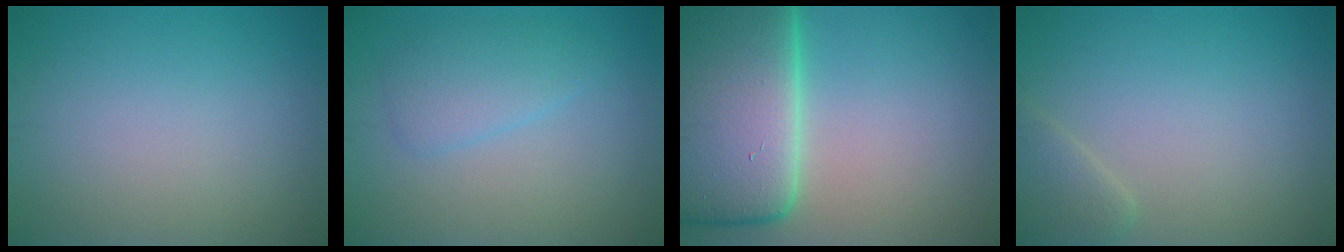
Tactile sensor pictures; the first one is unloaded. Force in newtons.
{"total": 2.6, "press": 2.6, "slide": 0.1}
{"total": 16.6, "press": 16.6, "slide": 1.6}
{"total": 2.0, "press": 2.0, "slide": 0.2}